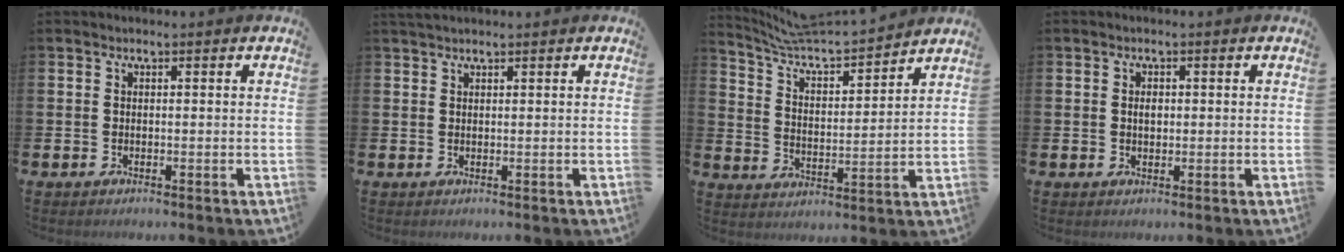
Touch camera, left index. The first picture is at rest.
{"total": 1.4, "force": [1.2, 0.3, 0.4], "torque": [-0.004, 0.002, 0.021]}
{"total": 7.2, "force": [6.9, 0.8, 1.6], "torque": [-0.065, -0.060, 0.118]}
{"total": 1.5, "force": [0.2, 0.9, 1.1], "torque": [-0.007, 0.000, -0.002]}